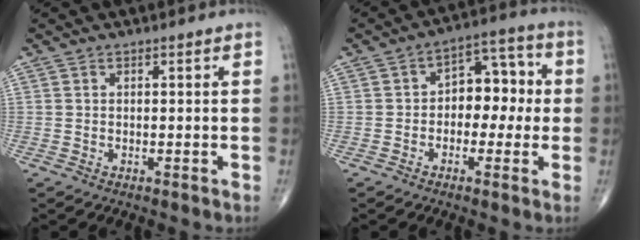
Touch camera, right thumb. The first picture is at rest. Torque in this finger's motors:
{"motor_torque": [0.02, 0.20, 0.42, 0.27, 0.08]}